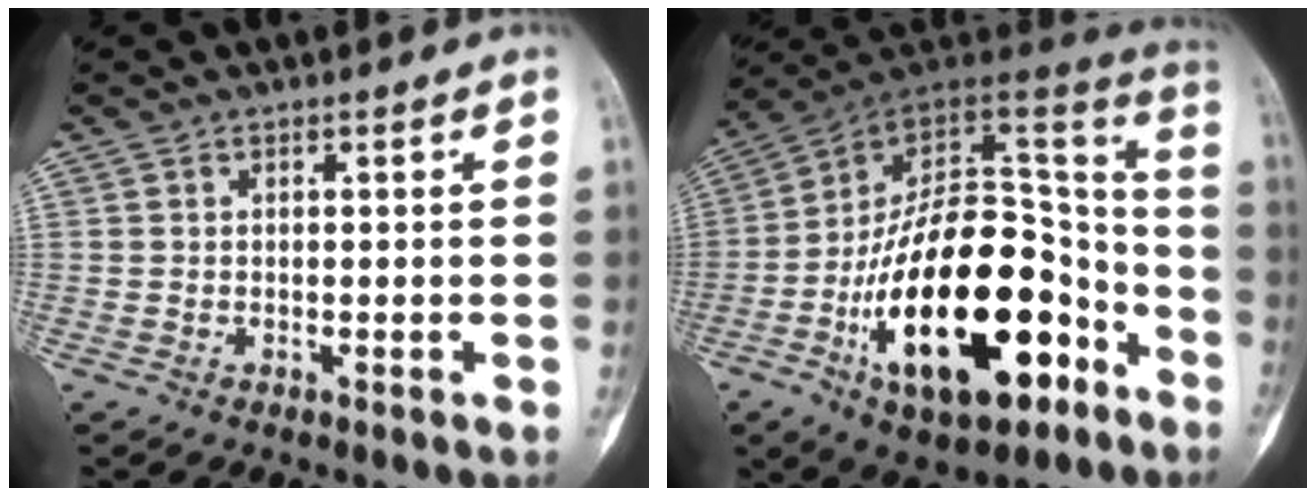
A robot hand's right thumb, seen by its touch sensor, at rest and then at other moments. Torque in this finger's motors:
{"motor_torque": [2.91, 2.10, 2.66, -0.11, 0.90]}